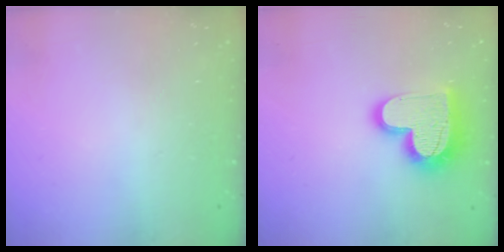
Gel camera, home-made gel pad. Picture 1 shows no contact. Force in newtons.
{"total": 17.2, "press": 17.2, "slide": 1.2}